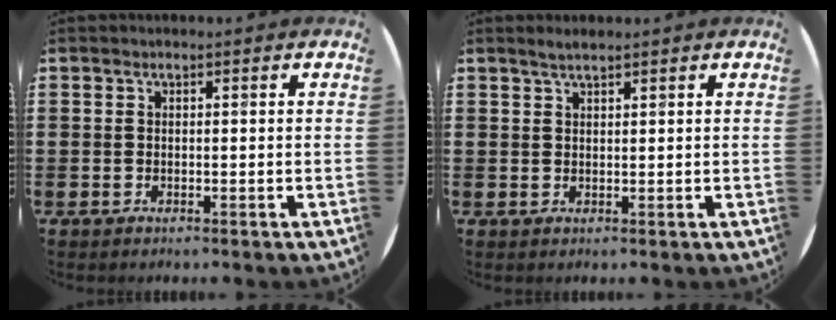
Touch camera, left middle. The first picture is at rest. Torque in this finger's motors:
{"motor_torque": [0.24, -0.19, 0.02, 0.01]}